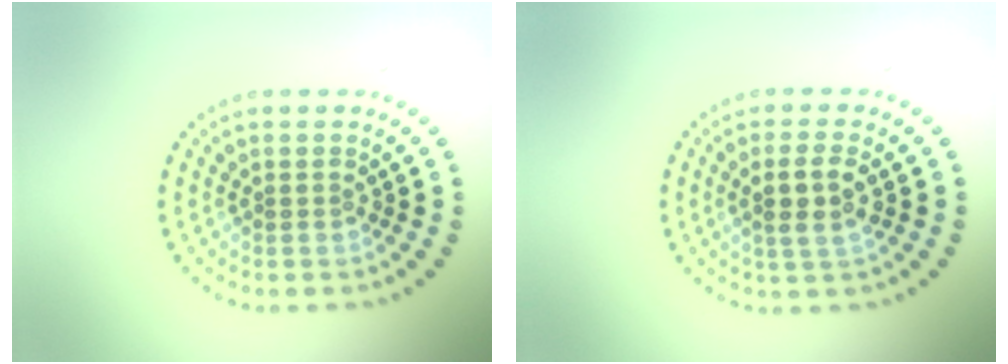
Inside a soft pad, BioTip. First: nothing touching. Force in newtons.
{"total": 2.7, "press": 2.5, "slide": 0.9}